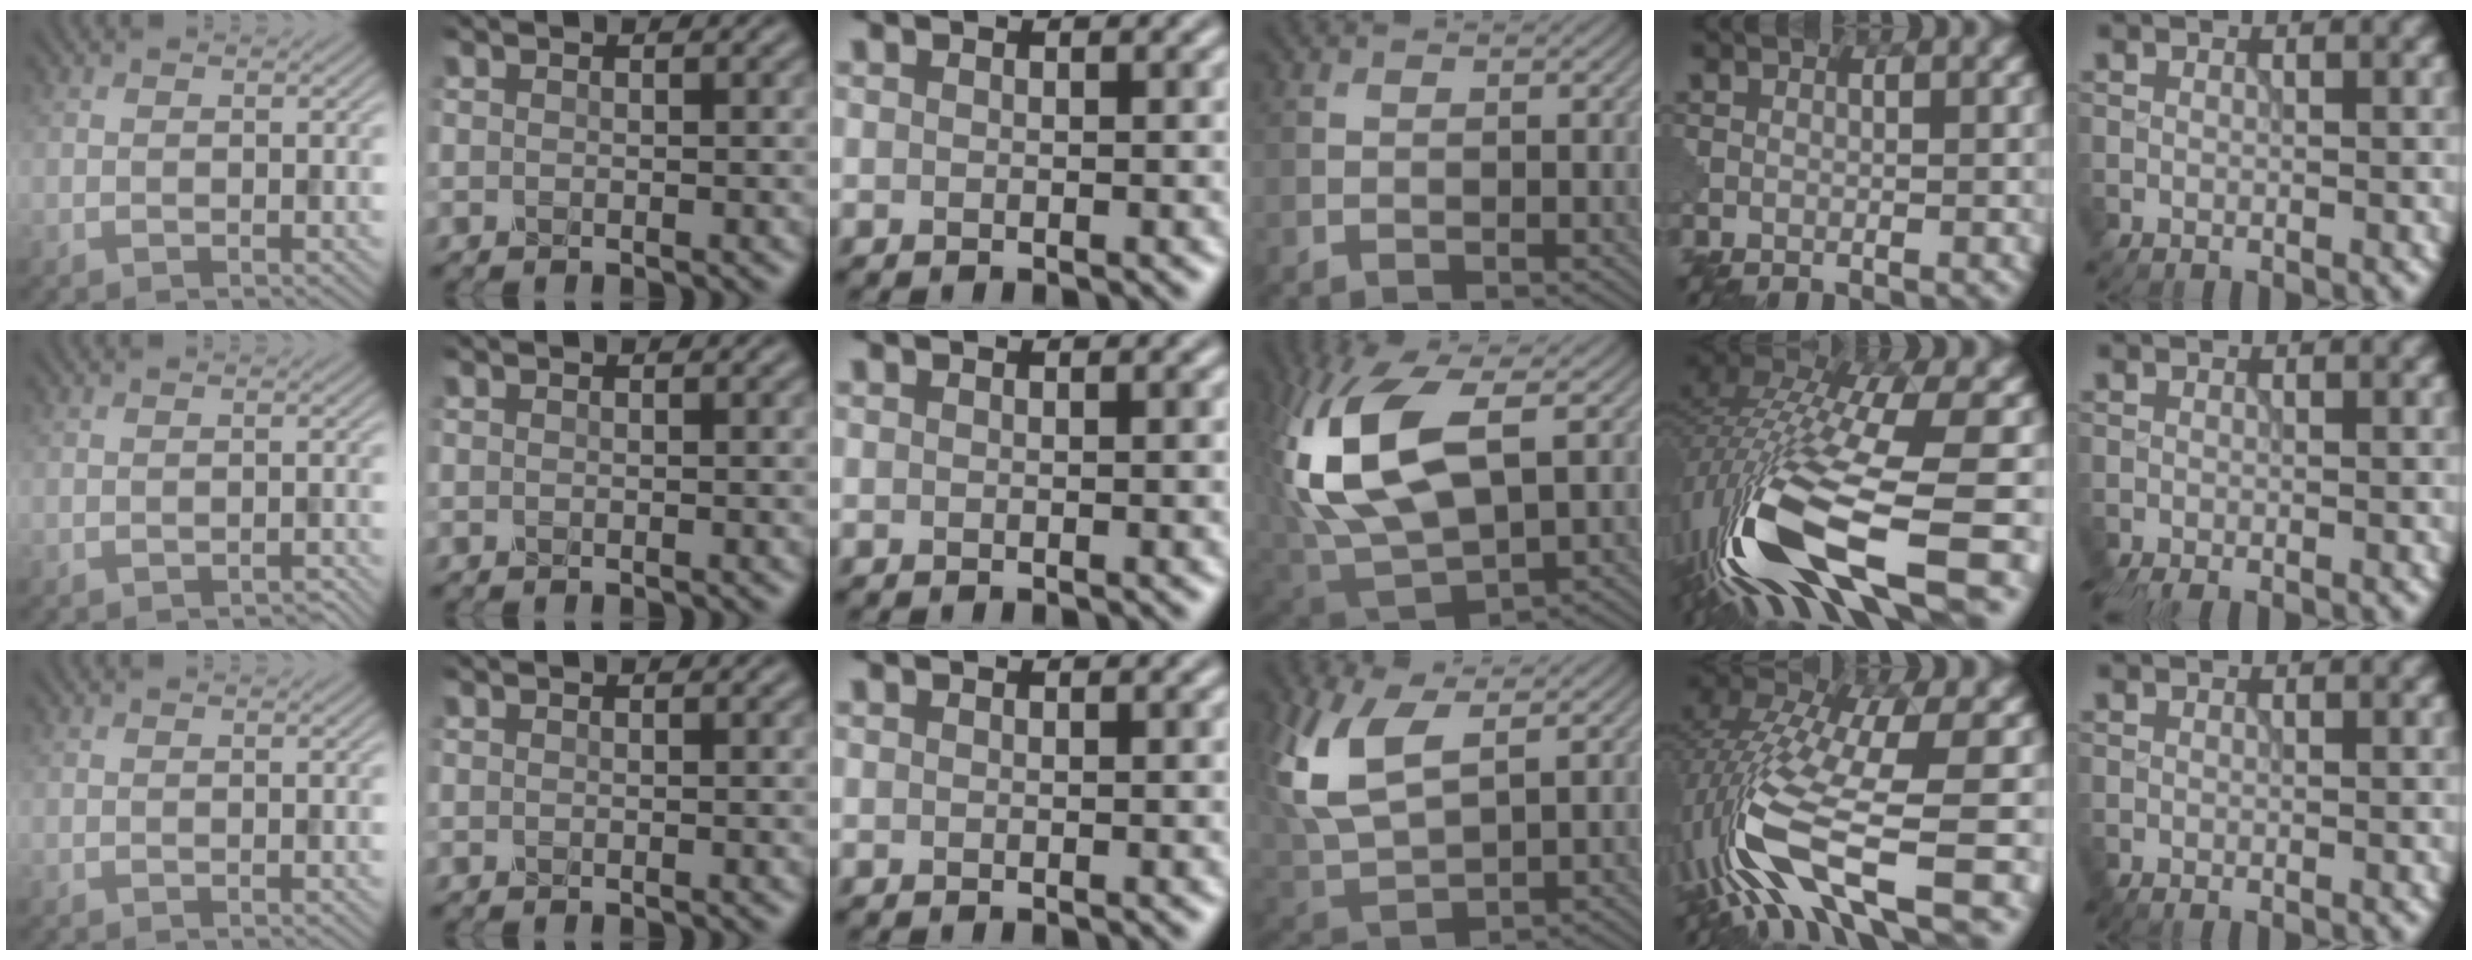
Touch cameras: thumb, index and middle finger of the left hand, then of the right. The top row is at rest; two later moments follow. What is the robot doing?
{"motion": "disassemble", "object": "pitcher"}